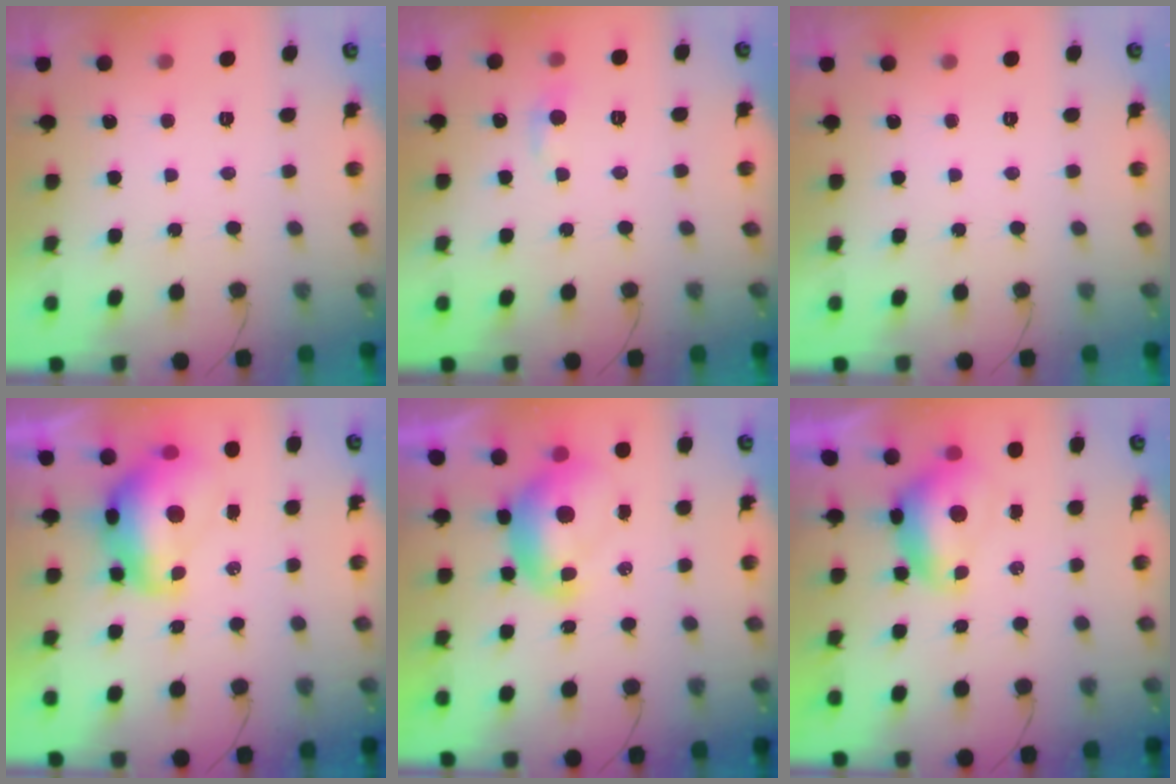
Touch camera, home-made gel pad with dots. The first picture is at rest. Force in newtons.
{"total": 5.4, "press": 5.4, "slide": 0.8}
{"total": 0.0}
{"total": 10.5, "press": 10.4, "slide": 1.2}
{"total": 8.9, "press": 8.8, "slide": 1.0}
{"total": 9.7, "press": 9.6, "slide": 1.3}